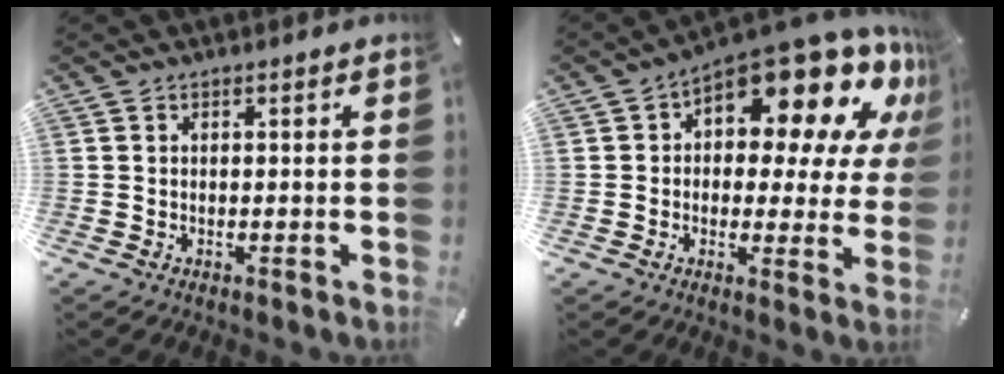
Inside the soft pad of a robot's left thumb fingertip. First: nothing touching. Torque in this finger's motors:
{"motor_torque": [1.71, 1.71, 1.80, -0.97, 0.32]}